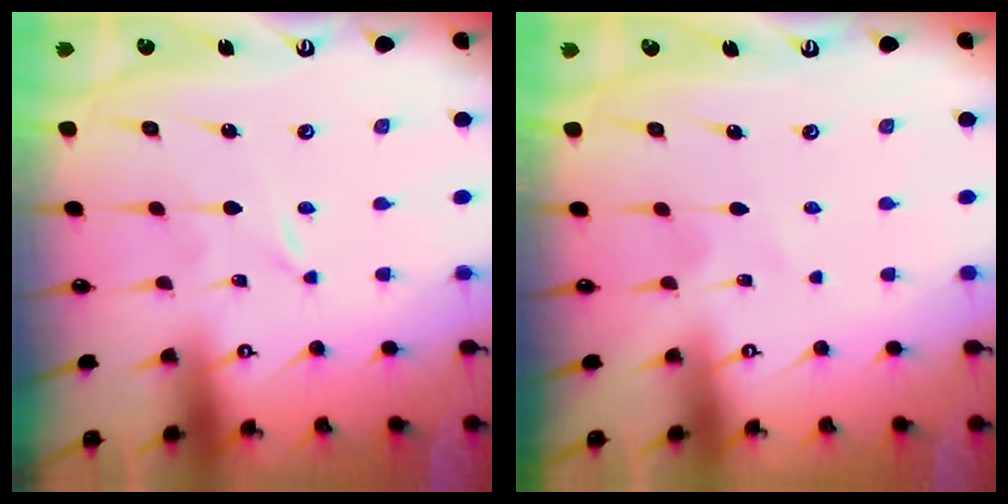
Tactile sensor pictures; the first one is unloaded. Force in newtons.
{"total": 2.4, "press": 2.4, "slide": 0.3}